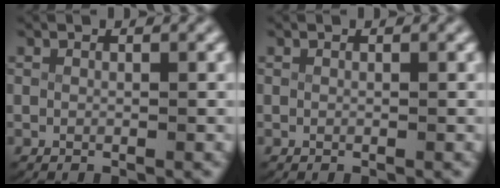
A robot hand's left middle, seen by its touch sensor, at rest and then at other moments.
{"total": 0.0}